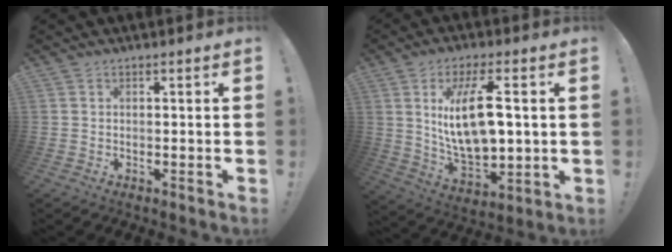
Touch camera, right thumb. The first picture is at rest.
{"total": 16.9, "force": [3.7, 7.3, 14.8], "torque": [-0.265, -0.011, 0.053]}